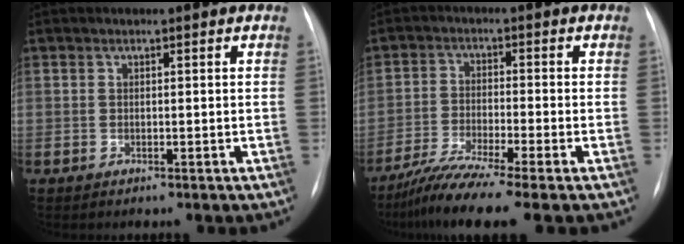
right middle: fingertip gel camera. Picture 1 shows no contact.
{"total": 8.7, "force": [-6.8, -1.2, 5.4], "torque": [-0.101, -0.036, -0.119]}